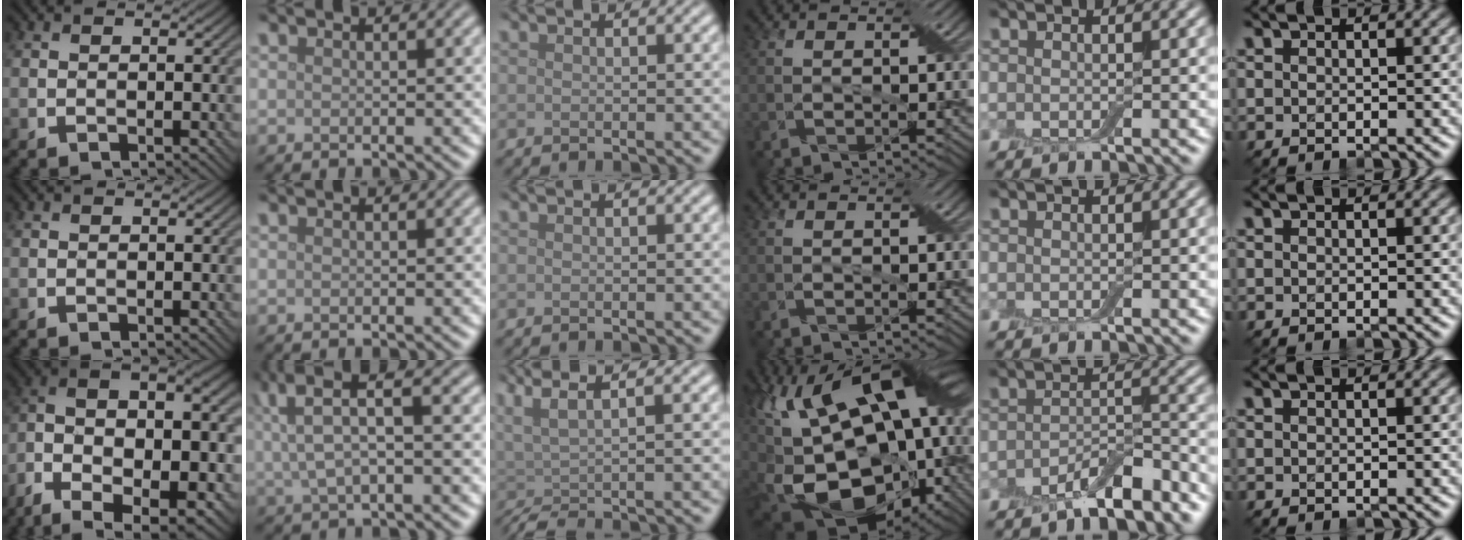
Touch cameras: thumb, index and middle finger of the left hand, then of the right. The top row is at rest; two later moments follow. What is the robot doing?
{"motion": "extract", "object": "backpack"}